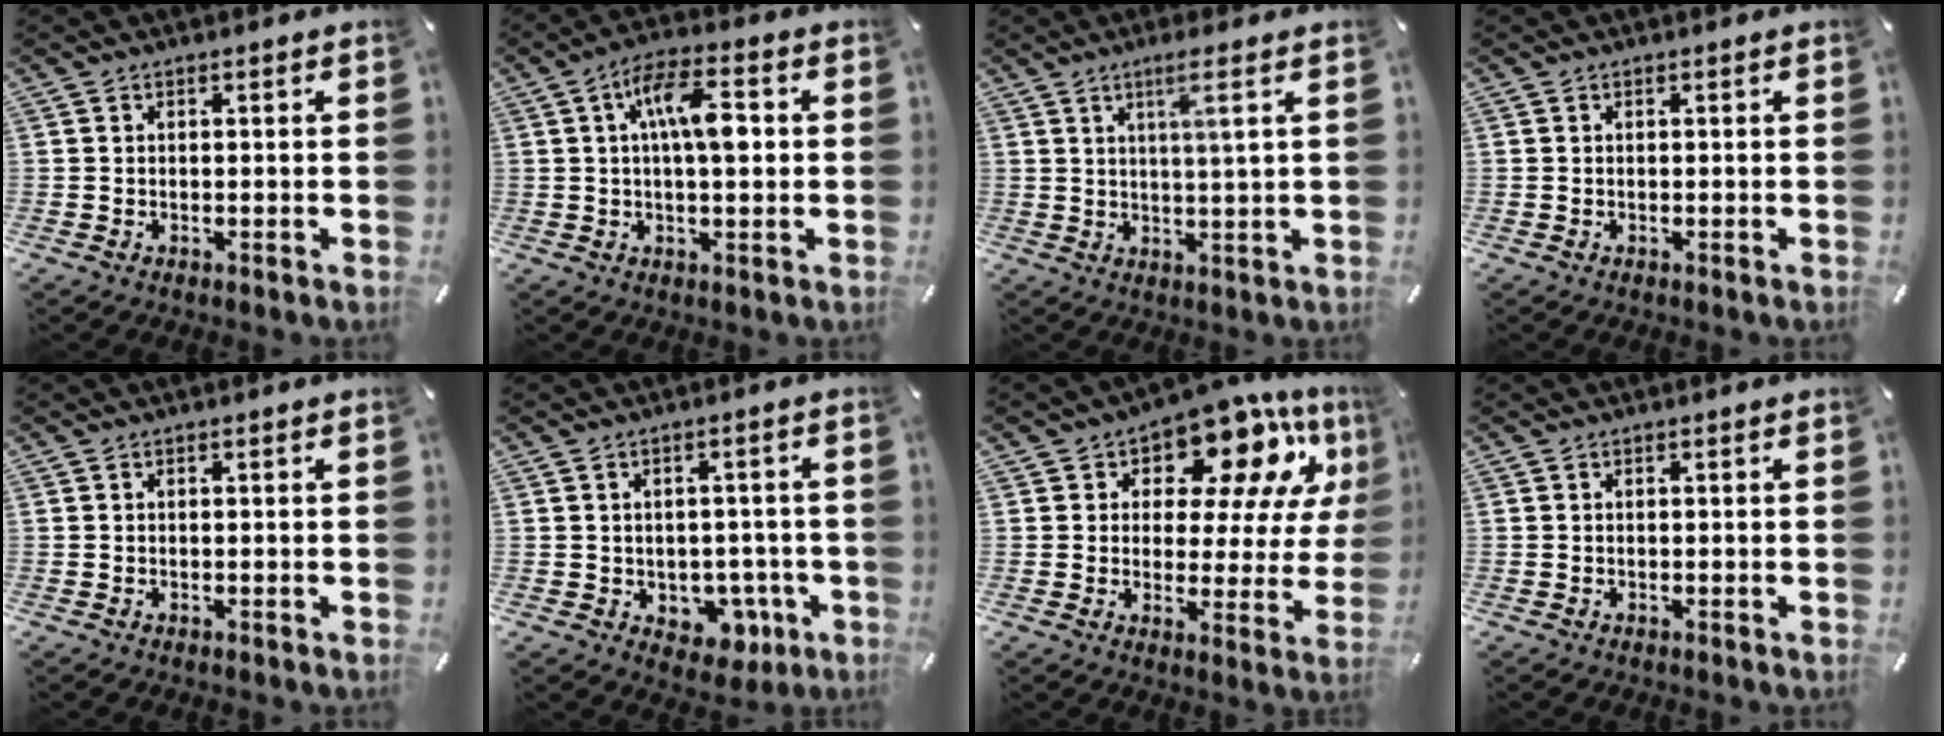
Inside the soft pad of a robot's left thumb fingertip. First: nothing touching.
{"total": 10.2, "force": [1.7, 3.9, 9.3], "torque": [-0.157, 0.000, 0.023]}
{"total": 5.5, "force": [2.6, 0.0, 4.8], "torque": [-0.093, -0.005, 0.039]}
{"total": 0.0}
{"total": 0.0}
{"total": 6.5, "force": [-1.1, 5.6, 3.1], "torque": [-0.028, 0.004, -0.015]}
{"total": 15.1, "force": [9.8, 7.5, 8.6], "torque": [-0.135, -0.070, 0.167]}
{"total": 0.0}